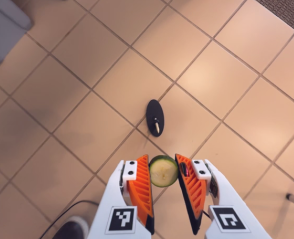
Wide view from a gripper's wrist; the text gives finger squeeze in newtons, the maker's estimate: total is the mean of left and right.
{"total": 7.6, "left": 7.4, "right": 7.9}